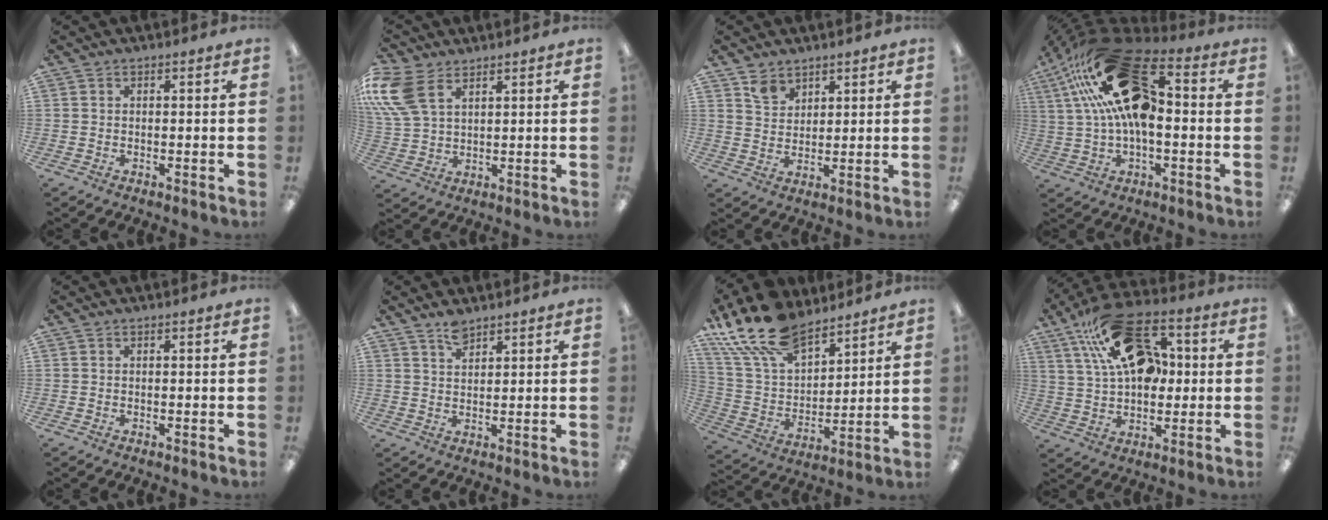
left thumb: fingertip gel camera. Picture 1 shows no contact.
{"total": 11.9, "force": [5.6, 7.4, 7.4], "torque": [-0.178, -0.007, 0.107]}
{"total": 4.8, "force": [3.6, 3.0, 0.9], "torque": [-0.013, -0.017, 0.069]}
{"total": 26.1, "force": [8.3, 13.7, 20.6], "torque": [-0.383, -0.027, 0.151]}
{"total": 0.0}
{"total": 3.0, "force": [2.6, 1.0, 1.1], "torque": [-0.019, -0.011, 0.047]}
{"total": 18.1, "force": [13.7, 8.5, 8.3], "torque": [-0.197, -0.078, 0.249]}
{"total": 19.7, "force": [7.9, 11.9, 13.5], "torque": [-0.238, -0.022, 0.143]}